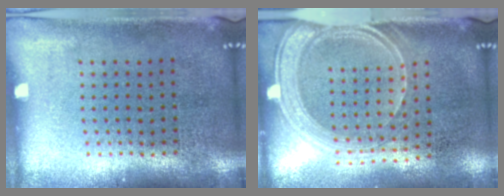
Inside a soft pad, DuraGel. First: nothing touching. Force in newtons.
{"total": 1.9, "press": 1.7, "slide": 0.9}